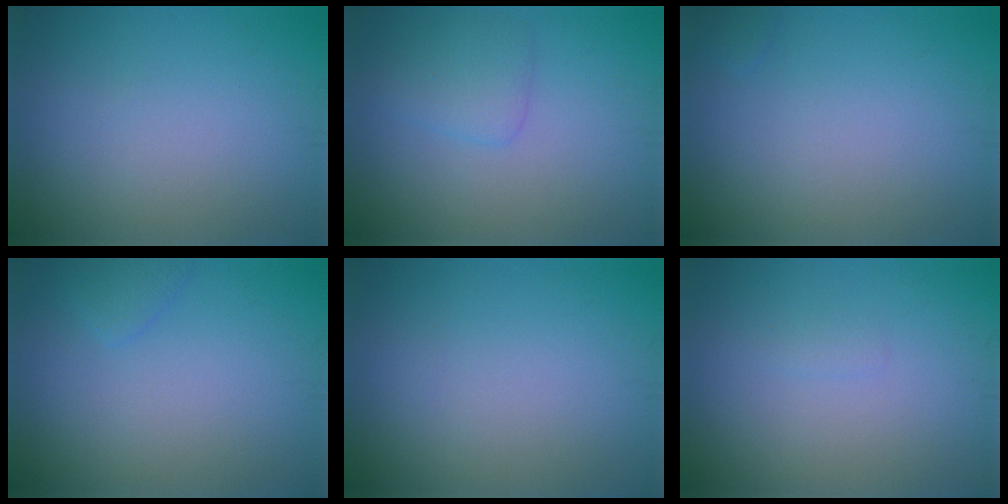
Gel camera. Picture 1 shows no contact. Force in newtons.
{"total": 2.2, "press": 2.2, "slide": 0.1}
{"total": 0.9, "press": 0.9, "slide": 0.2}
{"total": 1.1, "press": 1.1, "slide": 0.0}
{"total": 0.0}
{"total": 0.5, "press": 0.5, "slide": 0.1}